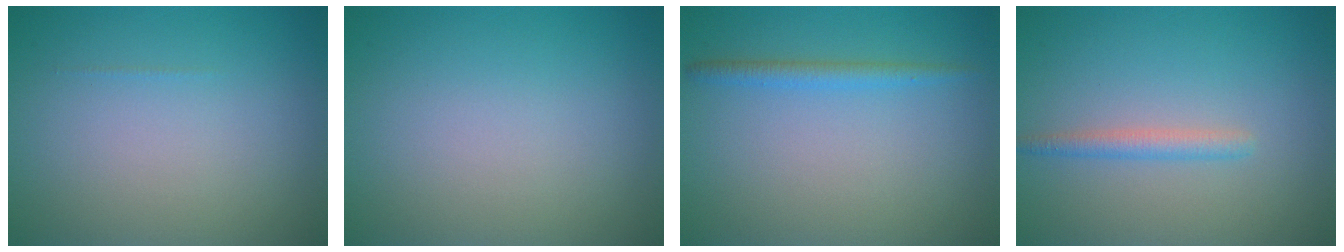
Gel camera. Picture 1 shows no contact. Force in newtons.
{"total": 0.0}
{"total": 1.6, "press": 1.6, "slide": 0.1}
{"total": 1.6, "press": 1.6, "slide": 0.1}